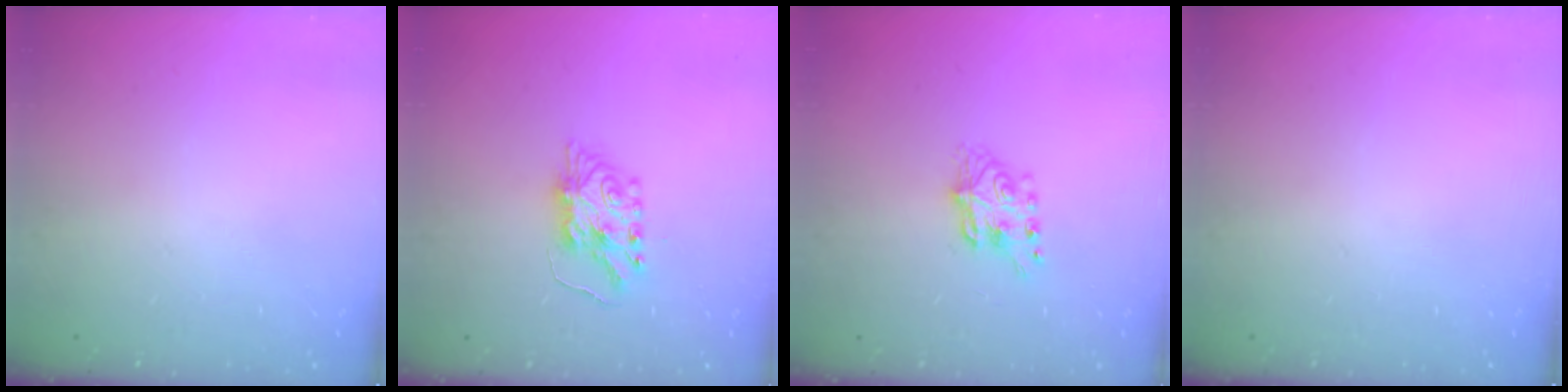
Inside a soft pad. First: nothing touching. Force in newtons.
{"total": 7.8, "press": 7.7, "slide": 0.6}
{"total": 6.9, "press": 6.9, "slide": 0.3}
{"total": 0.0}